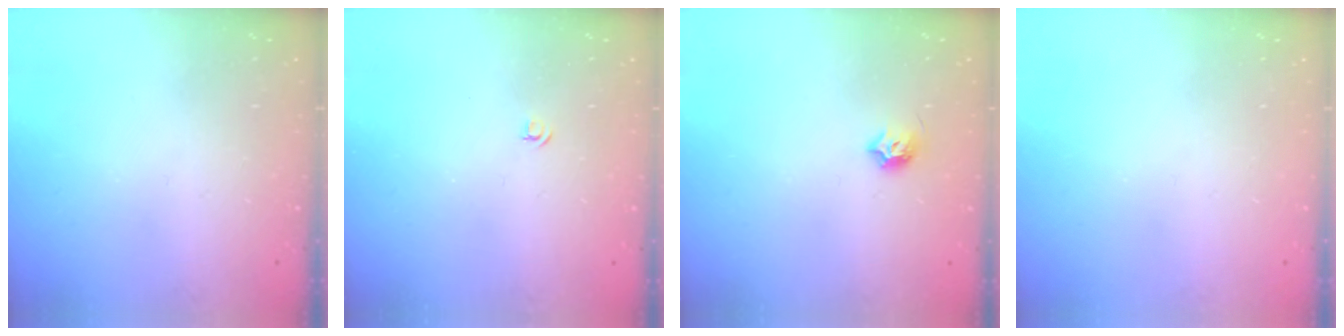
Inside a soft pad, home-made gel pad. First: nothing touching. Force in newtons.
{"total": 3.2, "press": 3.2, "slide": 0.4}
{"total": 5.9, "press": 5.8, "slide": 0.9}
{"total": 0.0}